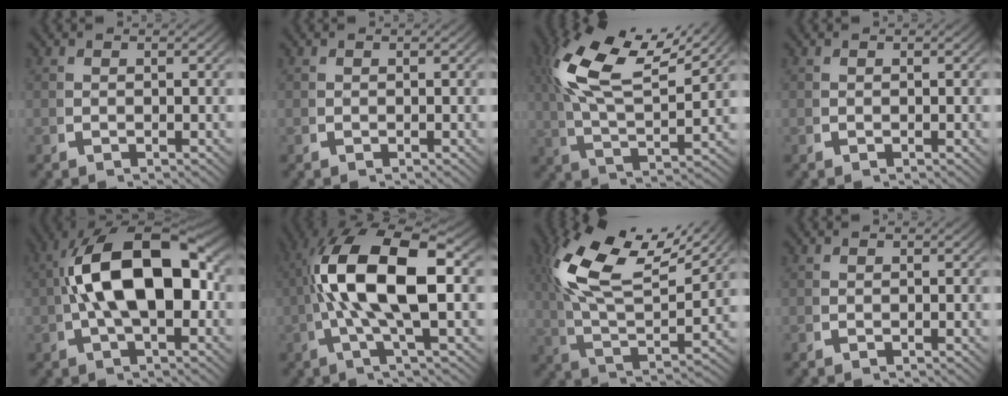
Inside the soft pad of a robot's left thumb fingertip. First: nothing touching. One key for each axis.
{"total": 0.0}
{"total": 11.0, "fx": 4.3, "fy": 5.3, "fz": 8.6, "tx": -0.177, "ty": -0.007, "tz": 0.074}
{"total": 0.0}
{"total": 15.3, "fx": 0.7, "fy": 8.6, "fz": 12.6, "tx": -0.216, "ty": -0.023, "tz": 0.020}
{"total": 14.5, "fx": 1.2, "fy": 6.7, "fz": 12.8, "tx": -0.251, "ty": -0.012, "tz": 0.019}
{"total": 12.8, "fx": 4.4, "fy": 6.6, "fz": 10.0, "tx": -0.205, "ty": -0.013, "tz": 0.076}
{"total": 0.0}